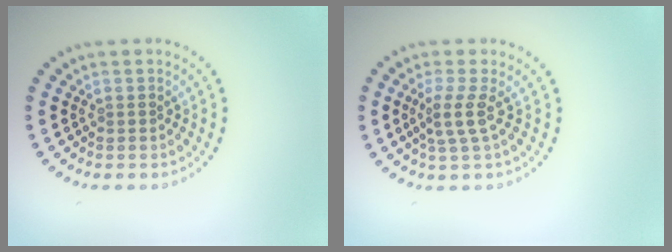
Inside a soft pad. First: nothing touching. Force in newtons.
{"total": 2.2, "press": 1.6, "slide": 1.5}